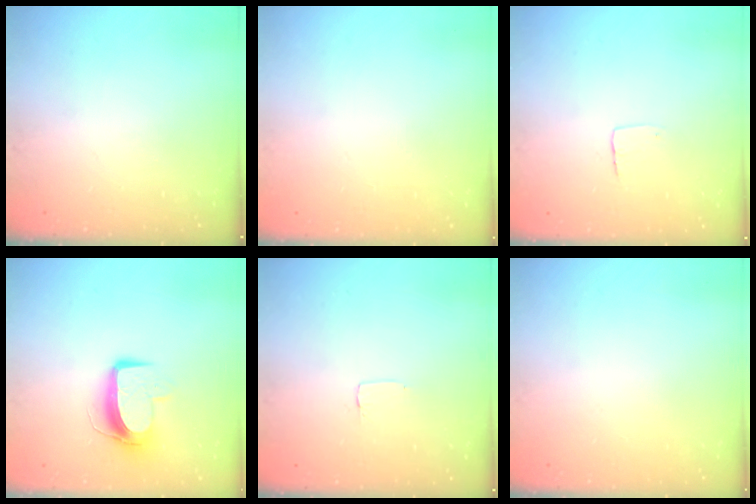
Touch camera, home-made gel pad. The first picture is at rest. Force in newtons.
{"total": 0.0}
{"total": 4.3, "press": 4.3, "slide": 0.3}
{"total": 10.2, "press": 10.2, "slide": 0.8}
{"total": 2.6, "press": 2.6, "slide": 0.2}
{"total": 0.0}